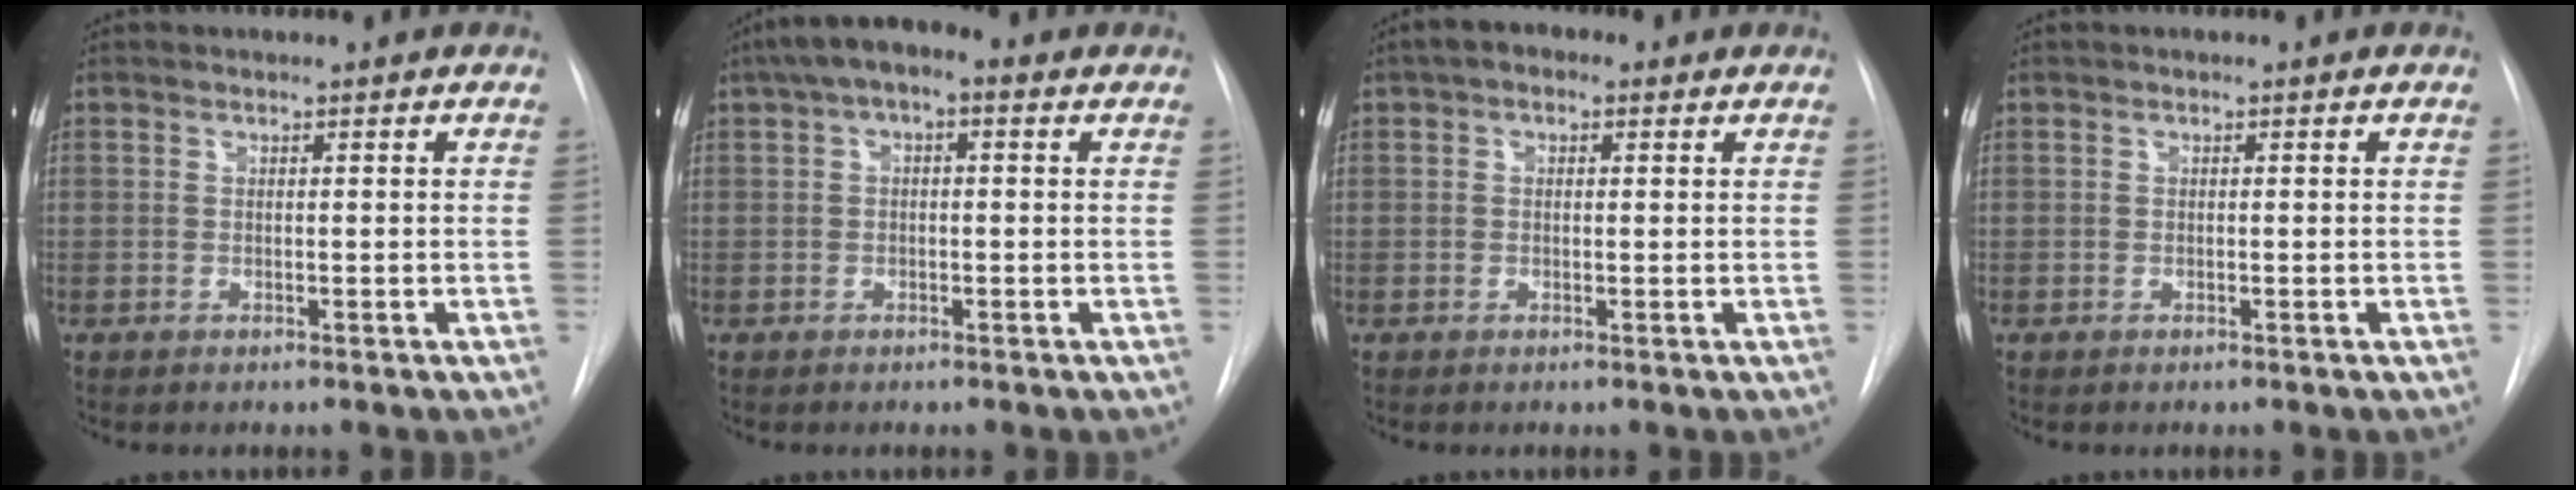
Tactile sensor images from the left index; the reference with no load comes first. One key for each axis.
{"total": 6.1, "fx": 2.7, "fy": 2.7, "fz": 4.8, "tx": -0.091, "ty": 0.032, "tz": 0.036}
{"total": 2.8, "fx": 1.3, "fy": 1.7, "fz": 1.7, "tx": -0.031, "ty": 0.020, "tz": 0.015}
{"total": 0.0}